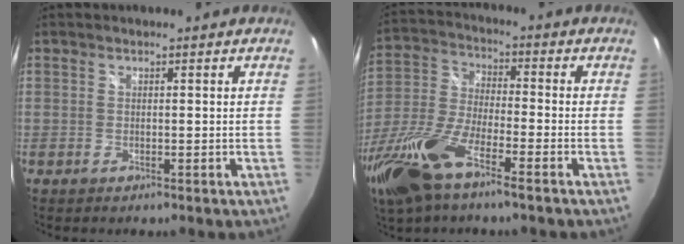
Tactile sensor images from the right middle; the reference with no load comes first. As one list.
[{"total": 17.3, "force": [-10.5, 4.6, 12.9], "torque": [-0.291, -0.039, -0.214]}]